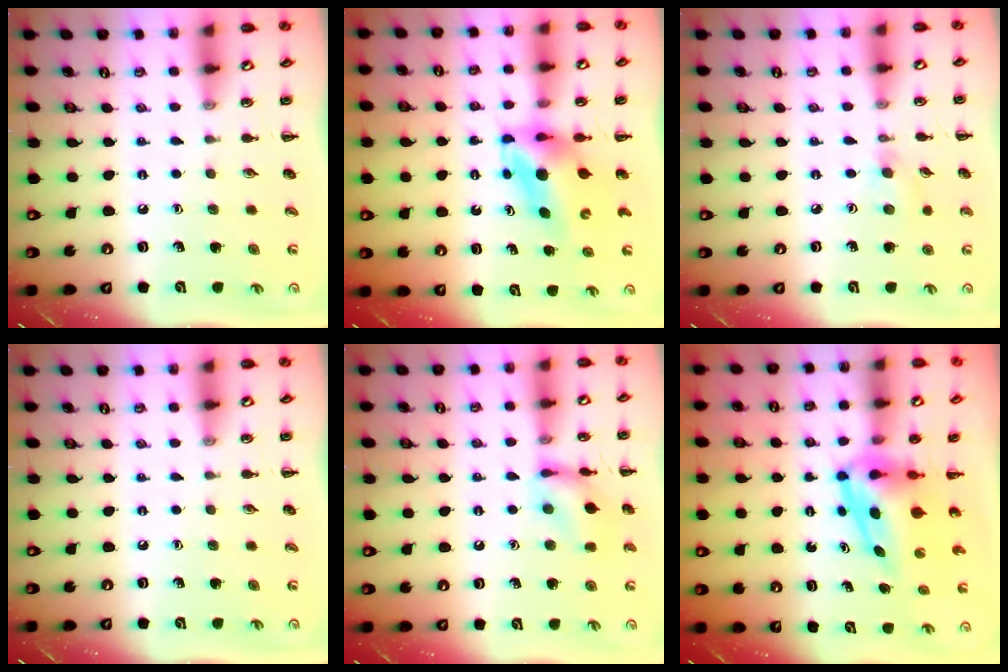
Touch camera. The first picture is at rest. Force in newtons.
{"total": 5.1, "press": 4.9, "slide": 1.2}
{"total": 4.0, "press": 3.7, "slide": 1.6}
{"total": 0.0}
{"total": 12.3, "press": 12.2, "slide": 1.0}
{"total": 7.7, "press": 7.4, "slide": 2.0}